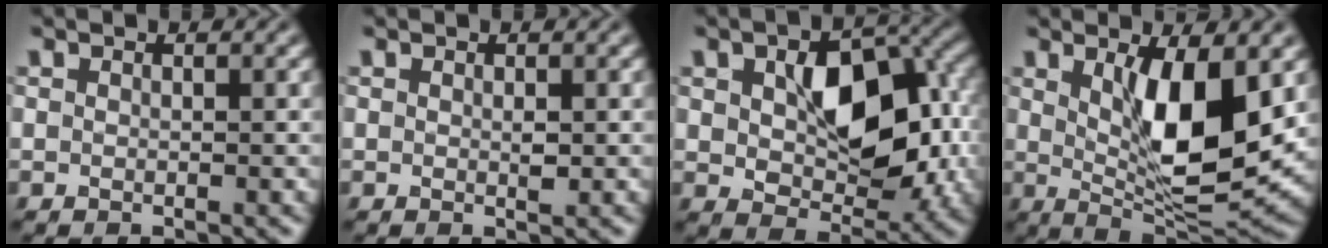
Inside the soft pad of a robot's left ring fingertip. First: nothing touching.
{"total": 0.6, "force": [0.0, 0.2, 0.5], "torque": [-0.009, -0.002, 0.001]}
{"total": 9.8, "force": [0.9, 6.1, 7.7], "torque": [-0.124, -0.003, 0.022]}
{"total": 8.4, "force": [1.4, 2.8, 7.8], "torque": [-0.131, -0.018, 0.030]}